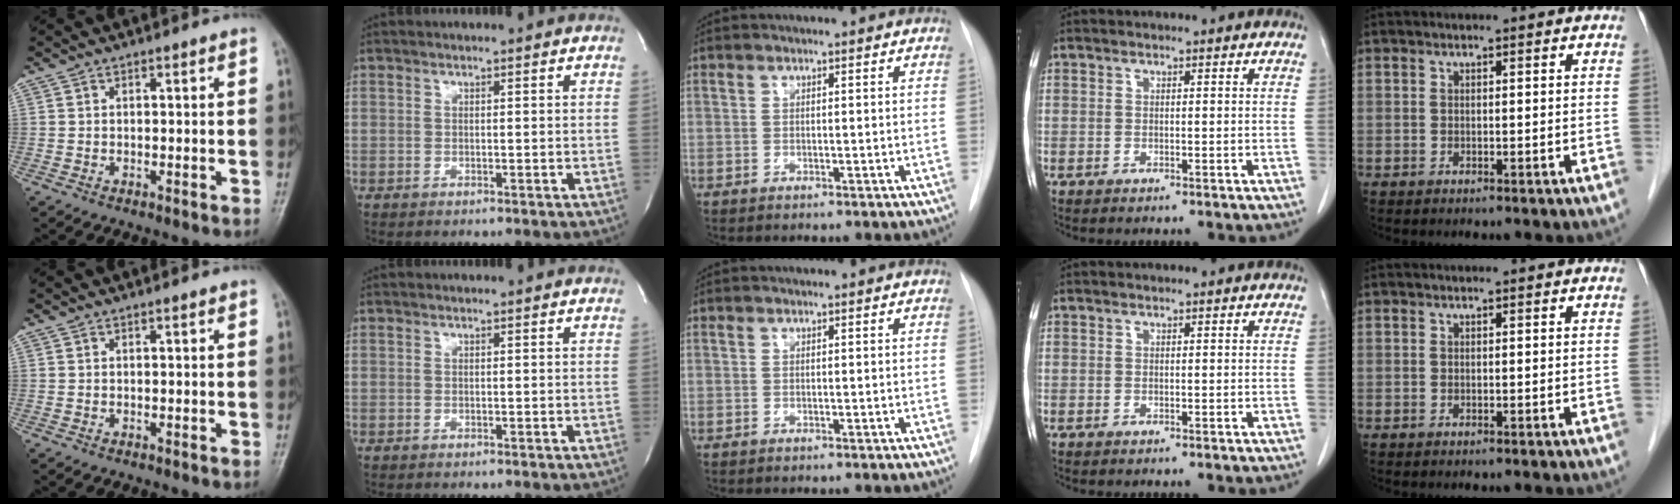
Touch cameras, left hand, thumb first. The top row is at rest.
{}